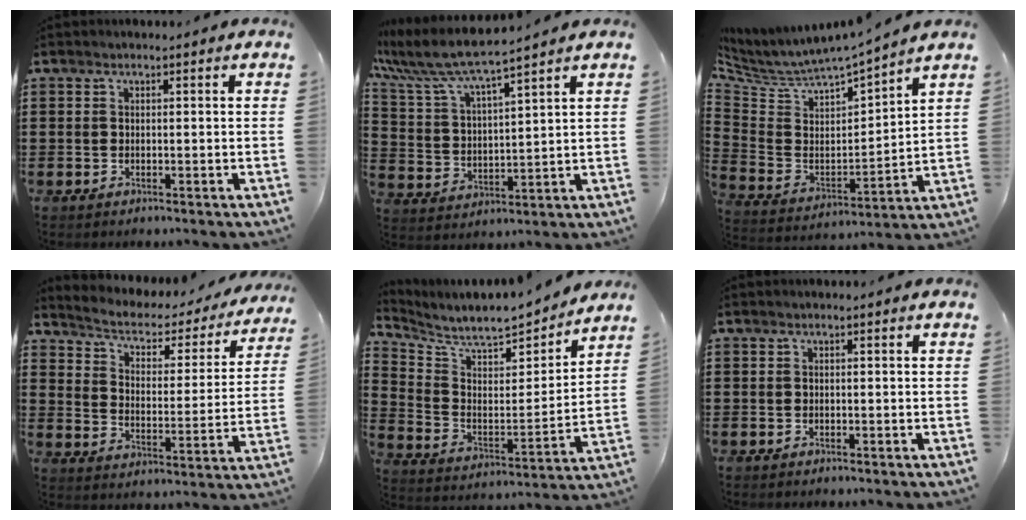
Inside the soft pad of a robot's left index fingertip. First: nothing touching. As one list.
[{"total": 6.7, "force": [6.0, 0.3, 3.0], "torque": [-0.086, -0.038, 0.100]}, {"total": 4.5, "force": [4.2, 1.0, 1.1], "torque": [-0.051, -0.046, 0.065]}, {"total": 3.1, "force": [2.3, 1.5, 1.4], "torque": [-0.045, -0.022, 0.027]}, {"total": 6.9, "force": [6.7, 0.8, 1.6], "torque": [-0.068, -0.057, 0.110]}, {"total": 0.0}]